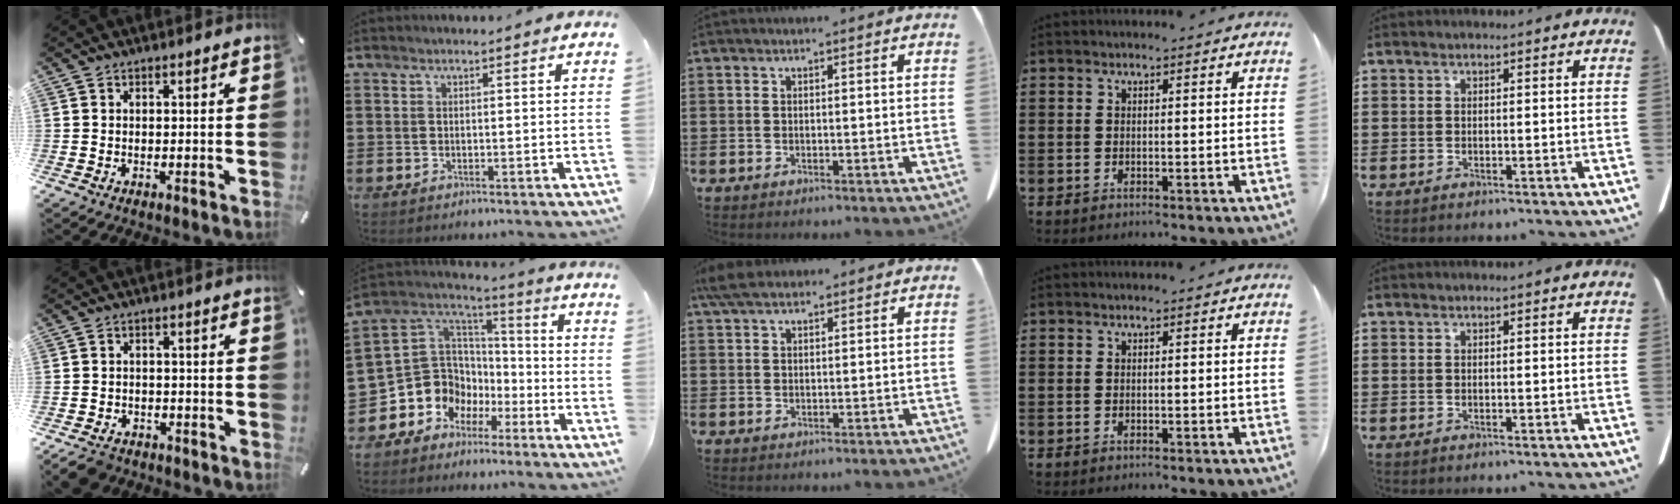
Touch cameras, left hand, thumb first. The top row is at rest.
{"thumb": {"total": 4.4, "force": [-3.3, 2.6, 1.3], "torque": [-0.031, 0.015, -0.066]}, "index": {"total": 9.3, "force": [-2.7, 8.8, 1.3], "torque": [-0.075, -0.016, -0.045]}, "middle": {"total": 4.1, "force": [3.1, 1.3, 2.4], "torque": [-0.063, -0.002, 0.056]}}